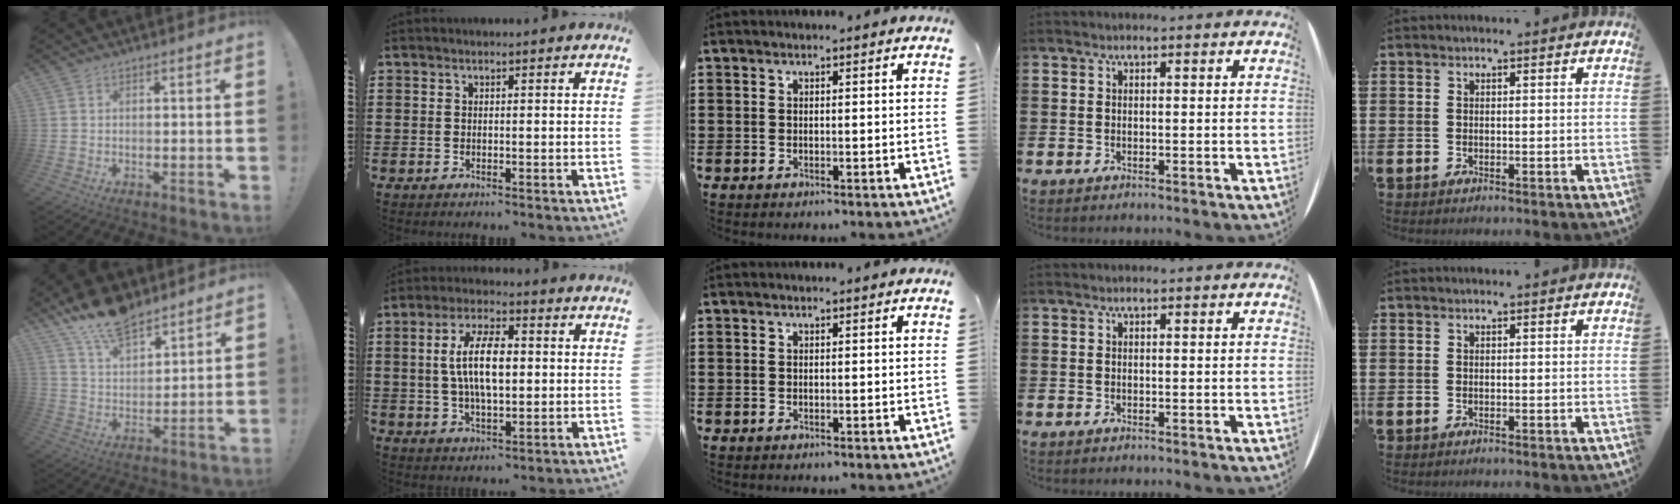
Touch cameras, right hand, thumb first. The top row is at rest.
{"thumb": {"total": 13.8, "force": [11.0, 5.8, 6.0], "torque": [-0.116, -0.070, 0.204]}, "index": {"total": 9.1, "force": [0.7, 3.5, 8.3], "torque": [-0.171, 0.008, 0.007]}}